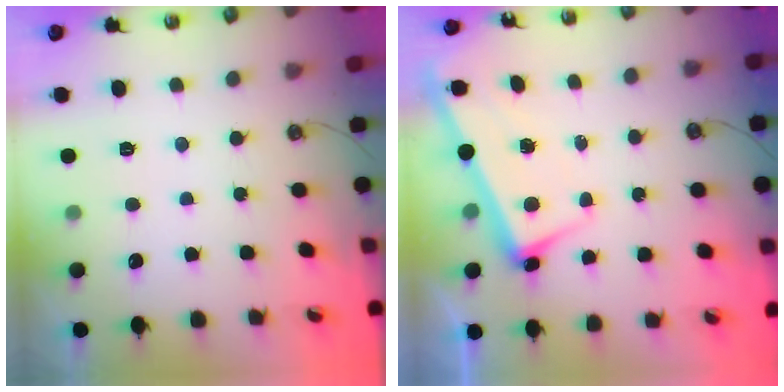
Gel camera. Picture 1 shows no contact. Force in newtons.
{"total": 2.4, "press": 2.3, "slide": 0.7}